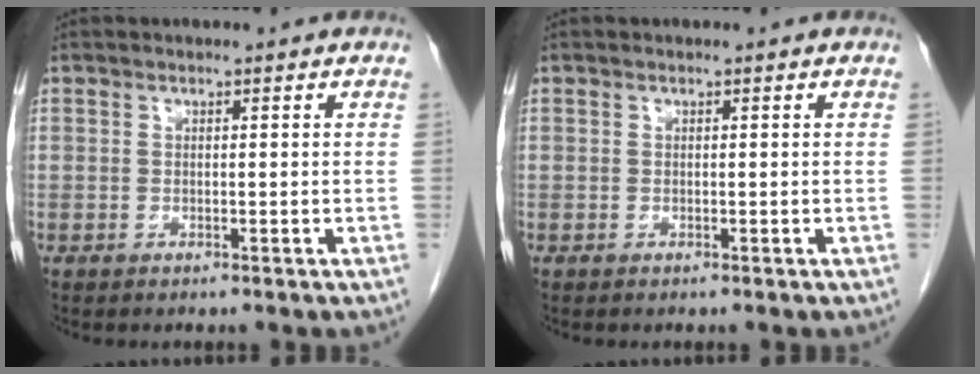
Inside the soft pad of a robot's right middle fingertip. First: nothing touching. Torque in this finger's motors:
{"motor_torque": [0.10, -0.02, 0.02, 0.00]}